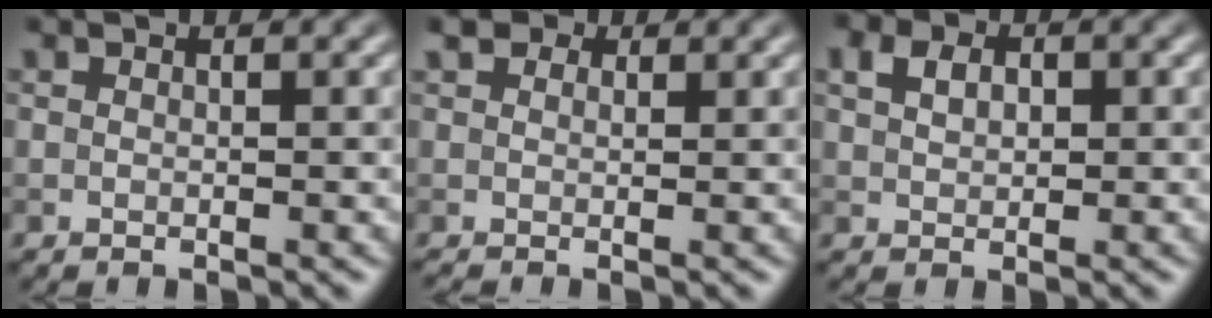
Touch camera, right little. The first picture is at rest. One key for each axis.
{"total": 1.9, "fx": 0.8, "fy": 1.3, "fz": 1.1, "tx": -0.022, "ty": 0.004, "tz": 0.010}
{"total": 2.5, "fx": 0.8, "fy": 1.8, "fz": 1.6, "tx": -0.033, "ty": 0.007, "tz": 0.011}